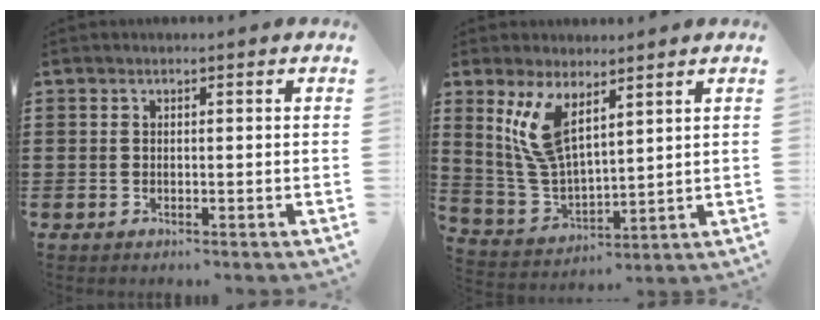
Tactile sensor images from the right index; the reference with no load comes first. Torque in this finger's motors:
{"motor_torque": [0.98, 0.85, 0.33, 0.21]}